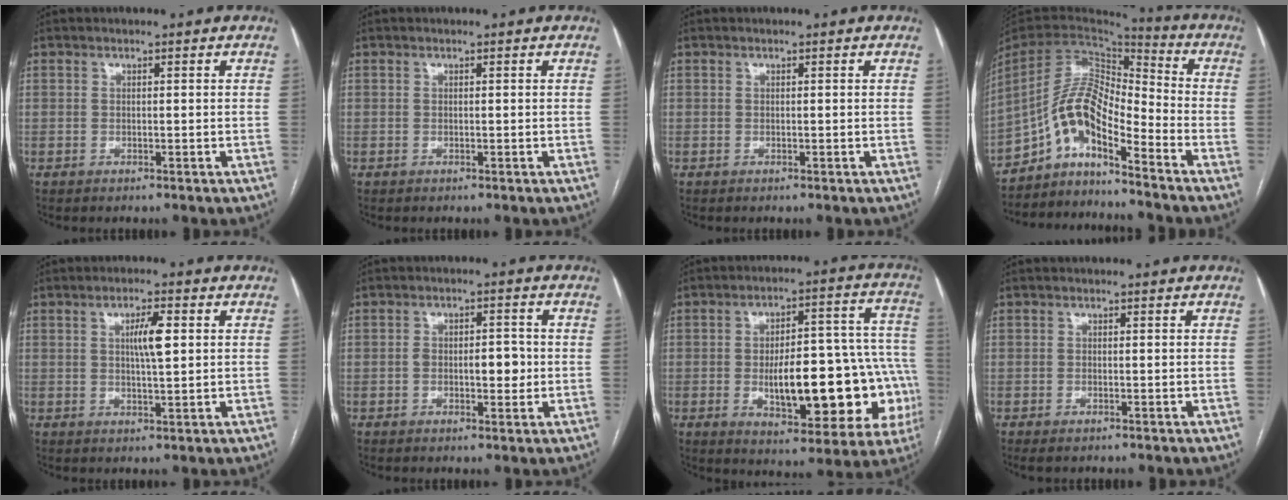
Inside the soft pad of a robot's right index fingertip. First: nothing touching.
{"total": 0.0}
{"total": 0.0}
{"total": 11.1, "force": [-7.7, 2.7, 7.6], "torque": [-0.146, 0.030, -0.139]}
{"total": 4.7, "force": [1.1, 0.7, 4.5], "torque": [-0.080, 0.004, 0.018]}
{"total": 5.1, "force": [-0.6, 2.4, 4.4], "torque": [-0.071, 0.011, -0.005]}
{"total": 21.5, "force": [-4.5, 7.9, 19.5], "torque": [-0.196, 0.042, -0.040]}
{"total": 1.3, "force": [-0.9, 0.5, 0.9], "torque": [-0.017, -0.002, -0.009]}